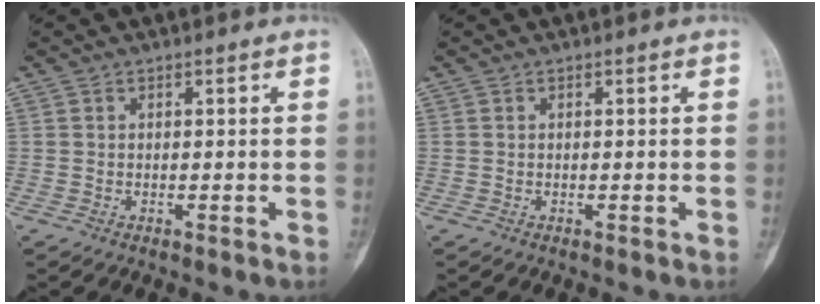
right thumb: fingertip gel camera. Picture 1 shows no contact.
{"total": 0.0}